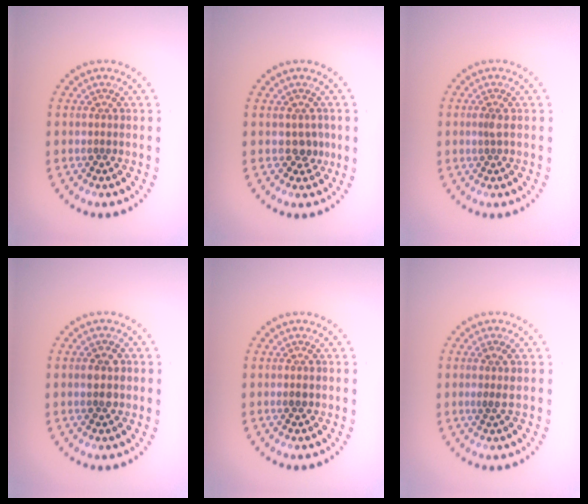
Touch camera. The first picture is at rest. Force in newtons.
{"total": 1.2, "press": 1.1, "slide": 0.5}
{"total": 0.8, "press": 0.5, "slide": 0.5}
{"total": 2.5, "press": 2.5, "slide": 0.1}
{"total": 1.1, "press": 1.1, "slide": 0.0}
{"total": 1.2, "press": 1.0, "slide": 0.7}